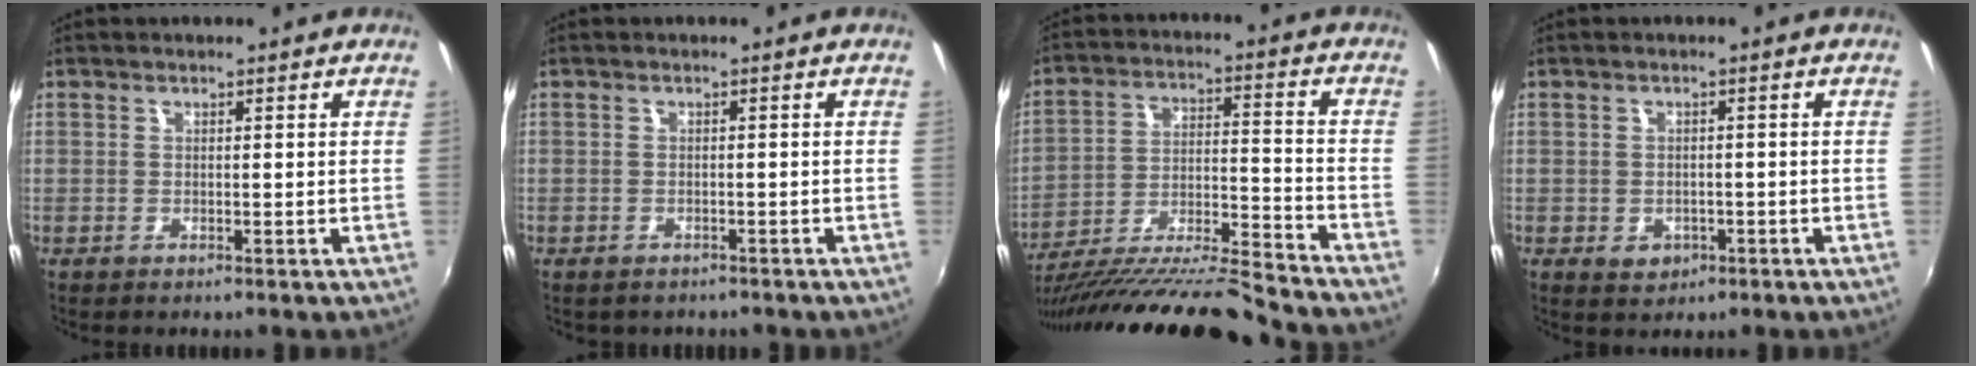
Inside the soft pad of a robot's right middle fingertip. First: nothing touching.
{"total": 2.3, "force": [-1.9, 1.2, 0.6], "torque": [-0.017, -0.010, -0.024]}
{"total": 22.2, "force": [-20.1, -0.2, 9.3], "torque": [-0.159, -0.048, -0.324]}
{"total": 4.9, "force": [-2.2, 3.7, 2.2], "torque": [-0.049, -0.005, -0.024]}